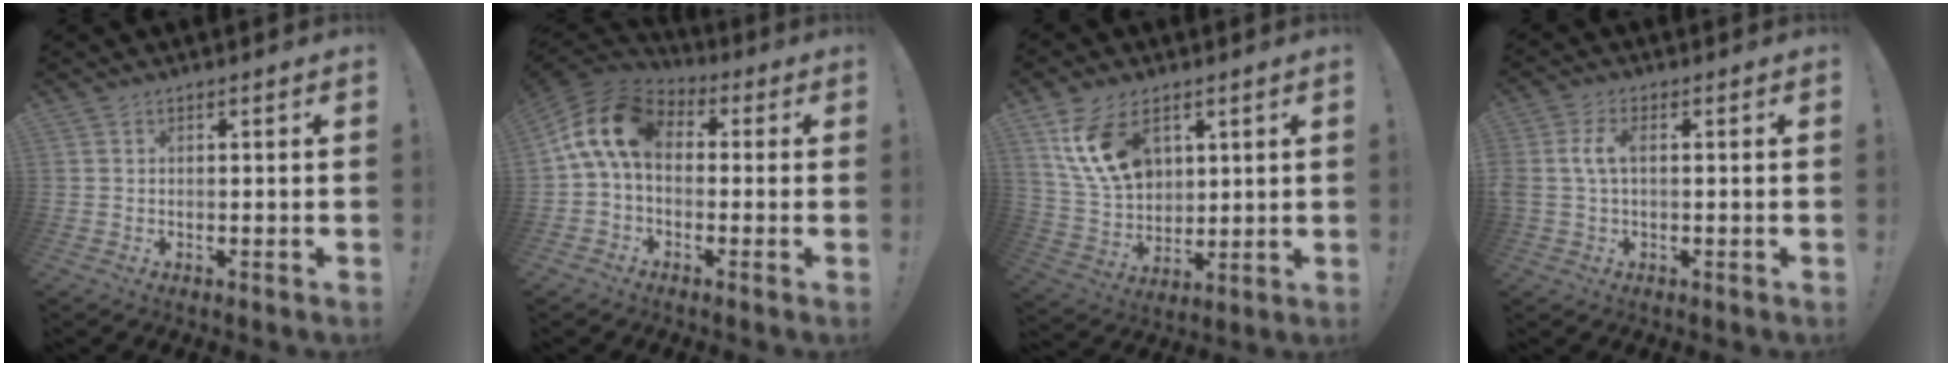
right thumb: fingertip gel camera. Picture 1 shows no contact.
{"total": 13.7, "force": [2.2, 8.6, 10.5], "torque": [-0.208, 0.018, 0.042]}
{"total": 15.5, "force": [7.2, 9.8, 9.5], "torque": [-0.185, -0.027, 0.140]}
{"total": 5.3, "force": [0.1, 2.6, 4.6], "torque": [-0.097, 0.006, 0.001]}